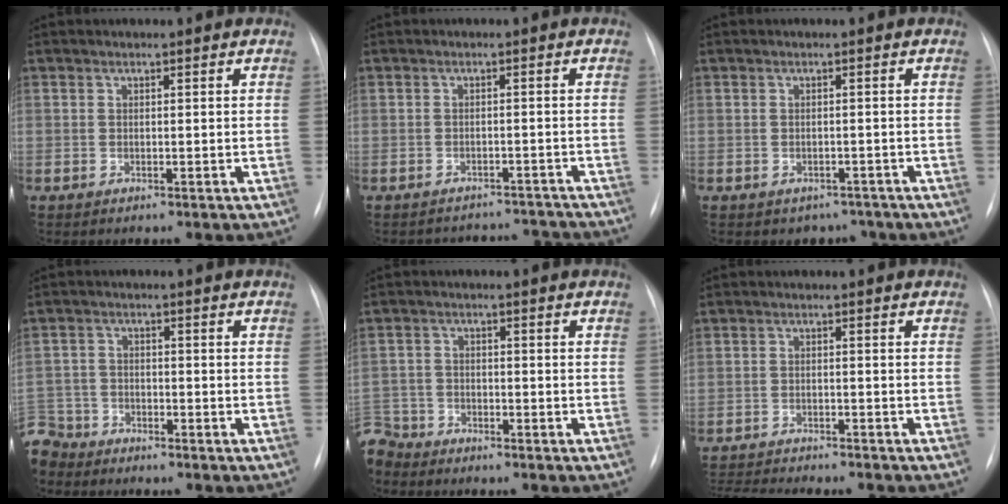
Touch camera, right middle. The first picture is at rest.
{"total": 7.0, "force": [-6.7, 1.6, -1.0], "torque": [0.018, 0.028, -0.076]}
{"total": 2.9, "force": [-2.2, 1.9, 0.0], "torque": [0.005, 0.013, -0.024]}
{"total": 7.9, "force": [-6.8, 3.9, 0.4], "torque": [-0.019, 0.000, -0.132]}
{"total": 7.2, "force": [-6.5, 3.2, 0.3], "torque": [-0.013, -0.001, -0.125]}
{"total": 12.8, "force": [-11.7, 1.6, 4.8], "torque": [-0.083, -0.009, -0.164]}